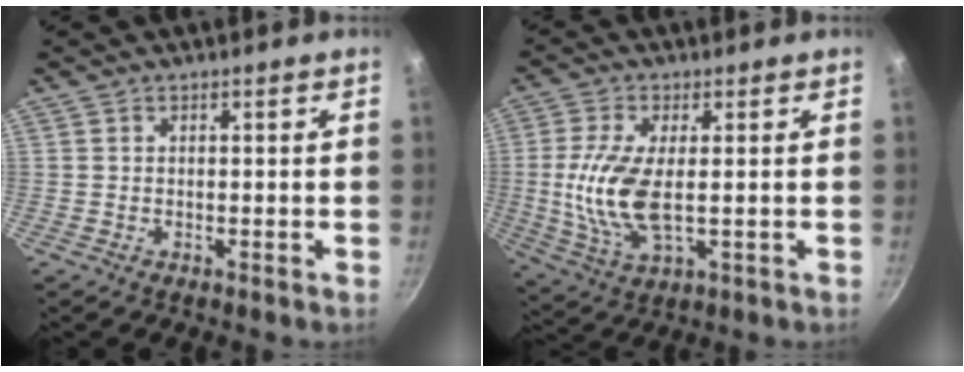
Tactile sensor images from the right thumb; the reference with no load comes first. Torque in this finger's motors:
{"motor_torque": [0.39, 0.30, 1.32, -0.95, 0.29]}